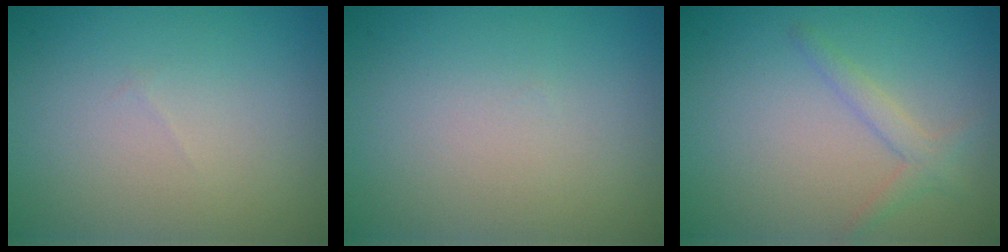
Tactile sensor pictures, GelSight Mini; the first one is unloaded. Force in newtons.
{"total": 0.0}
{"total": 1.7, "press": 1.7, "slide": 0.1}